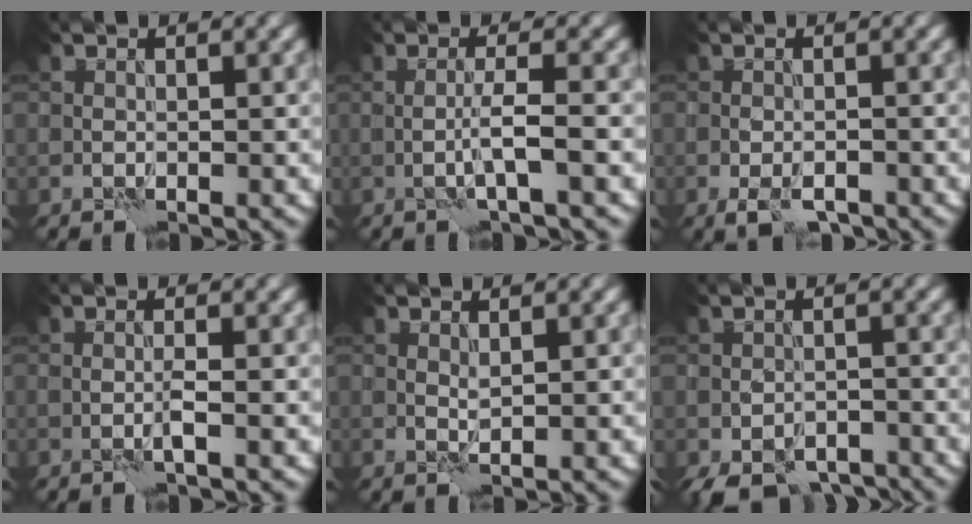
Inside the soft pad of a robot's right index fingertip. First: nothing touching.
{"total": 2.4, "force": [-0.8, 0.0, 2.3], "torque": [-0.044, 0.007, -0.021]}
{"total": 3.3, "force": [-2.0, 1.4, 2.2], "torque": [-0.039, -0.006, -0.033]}
{"total": 0.8, "force": [-0.2, -0.3, 0.7], "torque": [-0.014, 0.003, -0.007]}
{"total": 0.8, "force": [0.4, 0.2, 0.6], "torque": [-0.016, -0.001, 0.007]}
{"total": 6.8, "force": [-5.6, 2.9, 2.5], "torque": [-0.030, -0.014, -0.082]}